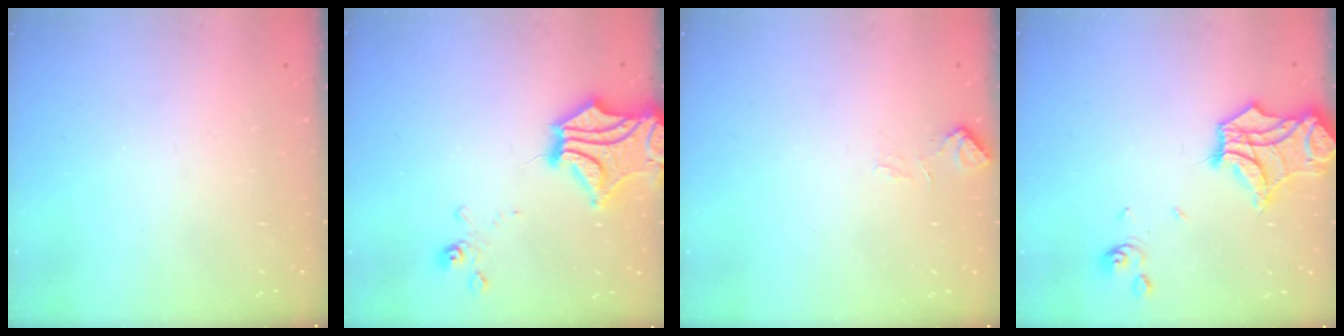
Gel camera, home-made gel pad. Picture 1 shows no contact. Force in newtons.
{"total": 5.8, "press": 5.2, "slide": 2.7}
{"total": 2.3, "press": 2.2, "slide": 0.6}
{"total": 11.6, "press": 11.4, "slide": 2.6}